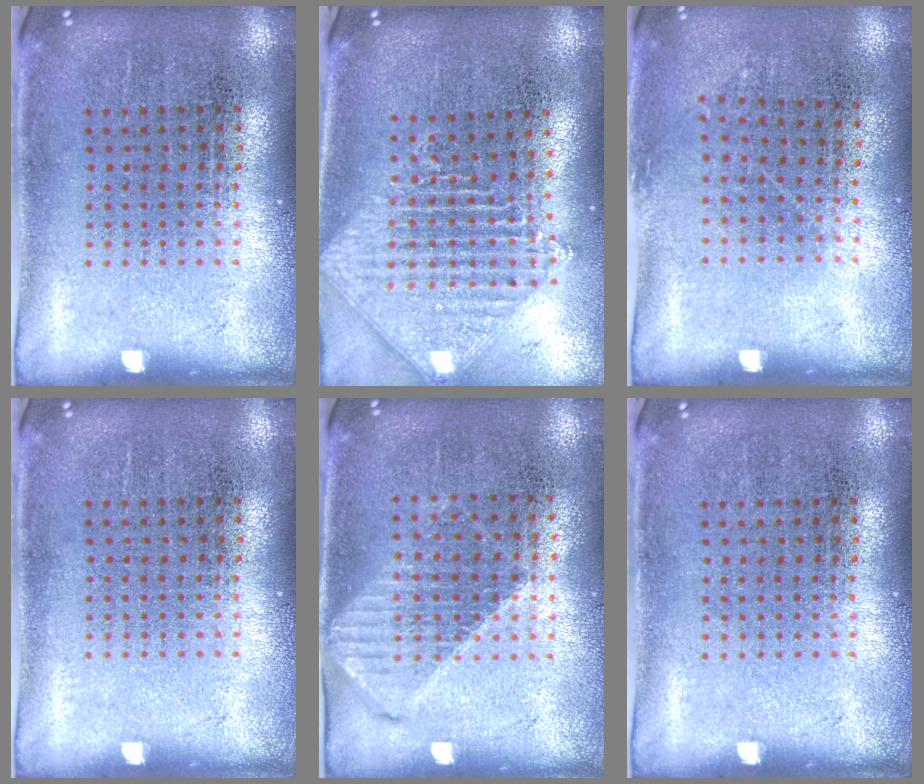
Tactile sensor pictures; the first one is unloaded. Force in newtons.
{"total": 1.9, "press": 1.6, "slide": 1.0}
{"total": 0.8, "press": 0.6, "slide": 0.5}
{"total": 0.0}
{"total": 1.2, "press": 1.1, "slide": 0.5}
{"total": 0.0}